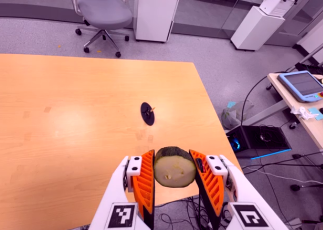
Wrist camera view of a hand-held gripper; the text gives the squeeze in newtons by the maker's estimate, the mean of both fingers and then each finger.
{"total": 11.0, "left": 9.9, "right": 12.2}